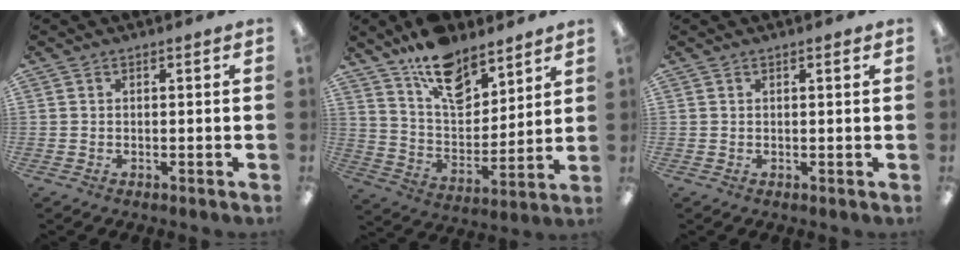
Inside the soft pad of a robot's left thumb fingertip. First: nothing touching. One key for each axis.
{"total": 14.8, "fx": 11.1, "fy": 7.3, "fz": 6.5, "tx": -0.108, "ty": -0.071, "tz": 0.202}
{"total": 0.7, "fx": 0.5, "fy": 0.0, "fz": 0.5, "tx": -0.011, "ty": 0.001, "tz": 0.008}